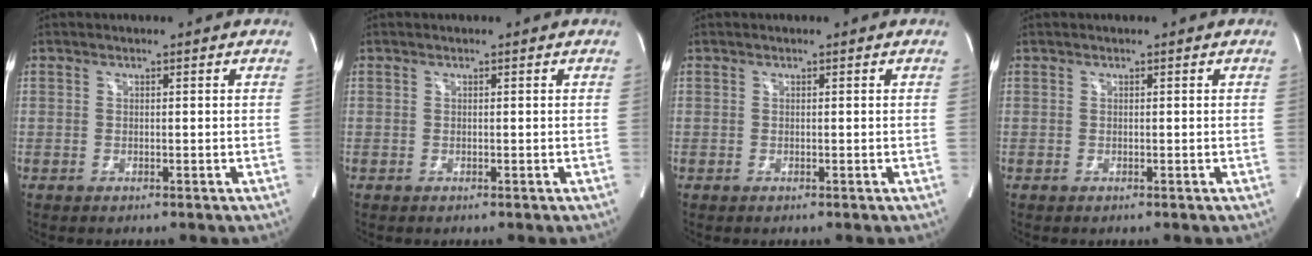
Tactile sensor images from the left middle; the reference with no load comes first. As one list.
[{"total": 0.0}, {"total": 0.0}, {"total": 0.0}]